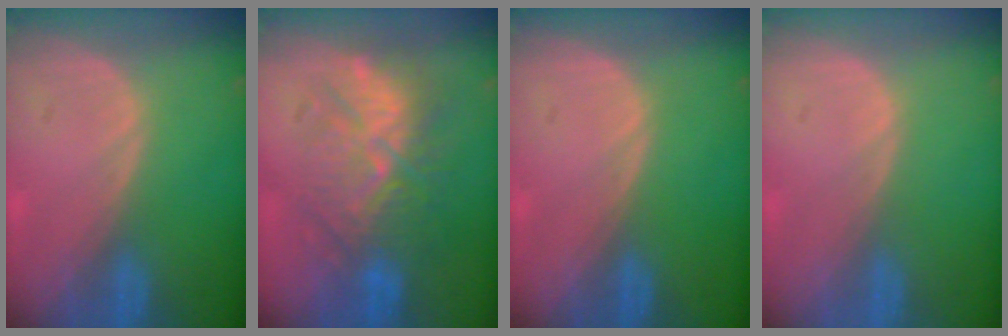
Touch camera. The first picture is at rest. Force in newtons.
{"total": 9.6, "press": 9.5, "slide": 1.5}
{"total": 0.0}
{"total": 0.0}